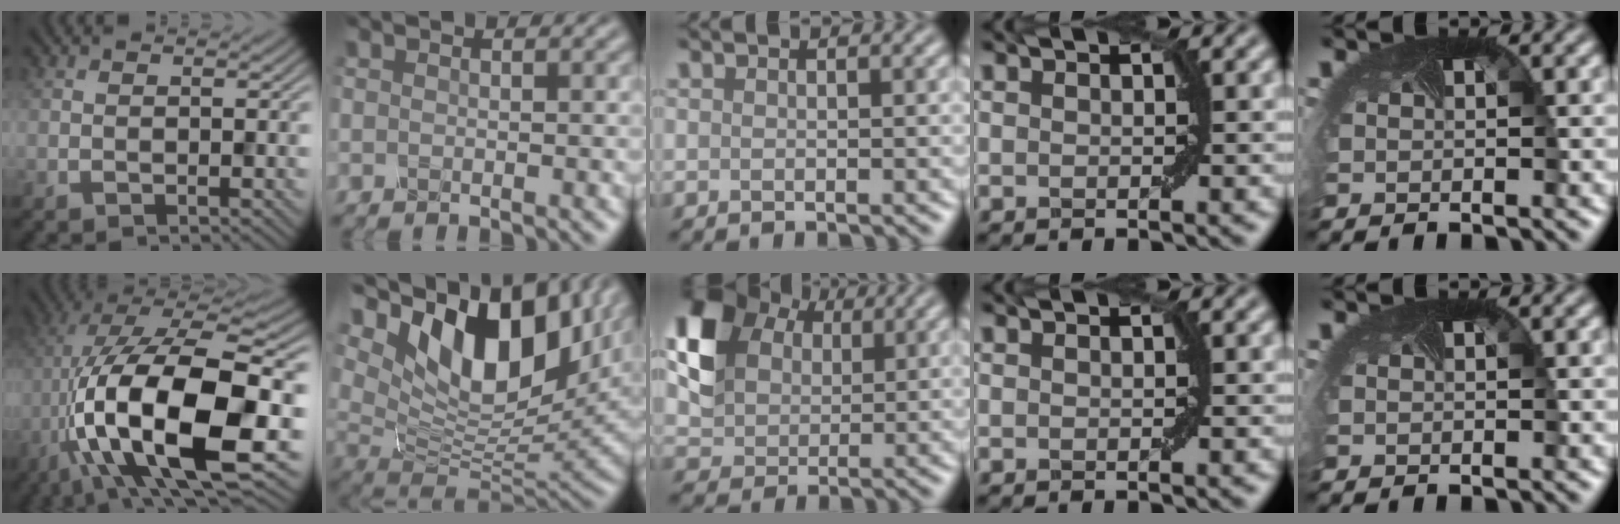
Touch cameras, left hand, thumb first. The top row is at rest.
{"thumb": {"total": 20.3, "force": [-4.2, 7.2, 18.5], "torque": [-0.340, -0.003, -0.068]}, "index": {"total": 15.5, "force": [5.8, 8.0, 12.0], "torque": [-0.213, 0.022, 0.095]}, "middle": {"total": 7.4, "force": [2.7, 5.7, 3.8], "torque": [-0.096, 0.006, 0.046]}}